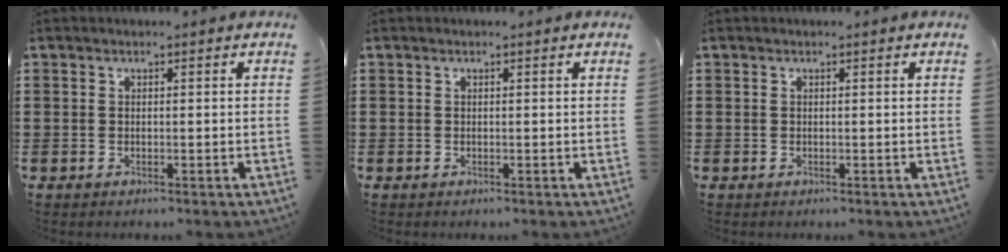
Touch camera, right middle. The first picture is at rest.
{"total": 0.0}
{"total": 0.0}